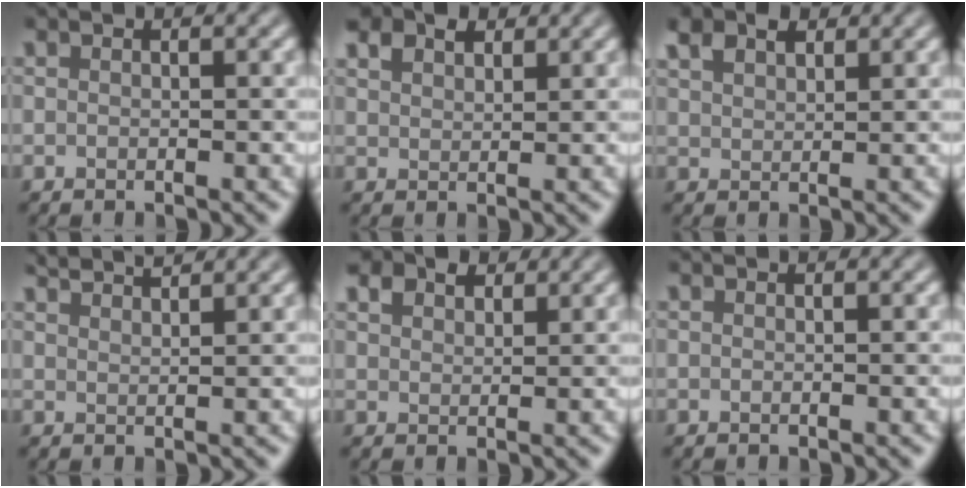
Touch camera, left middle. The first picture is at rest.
{"total": 2.8, "force": [1.9, 1.7, 1.3], "torque": [-0.030, 0.008, 0.037]}
{"total": 3.2, "force": [2.1, 1.7, 1.6], "torque": [-0.039, 0.010, 0.043]}
{"total": 2.6, "force": [2.5, 0.3, 0.8], "torque": [-0.006, 0.007, 0.037]}
{"total": 2.6, "force": [1.8, 1.5, 1.1], "torque": [-0.026, 0.007, 0.033]}
{"total": 0.0}